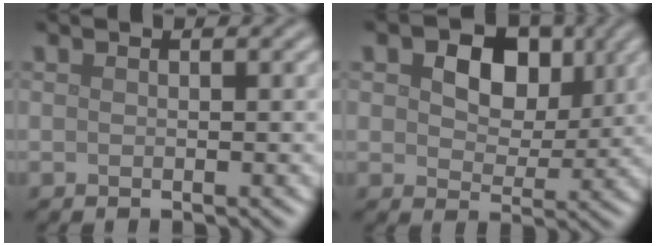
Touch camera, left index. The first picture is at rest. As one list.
[{"total": 6.6, "force": [2.2, 4.4, 4.4], "torque": [-0.073, 0.001, 0.020]}]